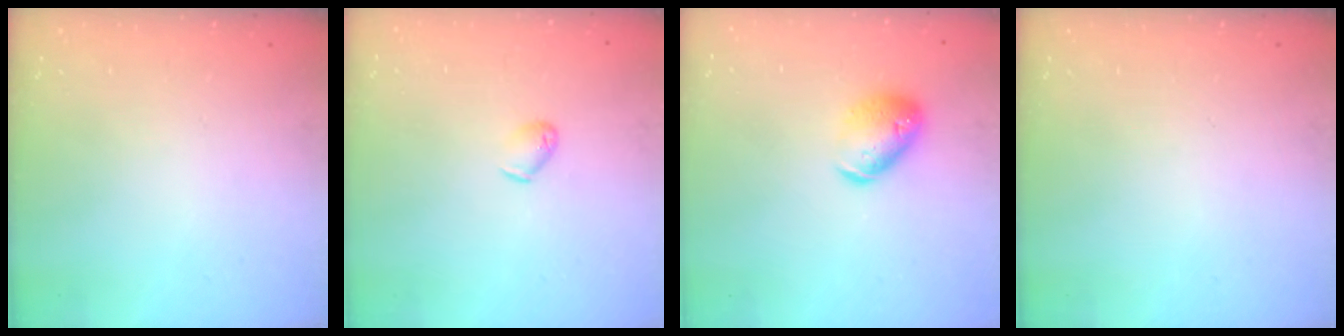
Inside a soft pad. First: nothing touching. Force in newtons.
{"total": 3.6, "press": 3.5, "slide": 0.8}
{"total": 11.1, "press": 10.9, "slide": 1.6}
{"total": 0.0}